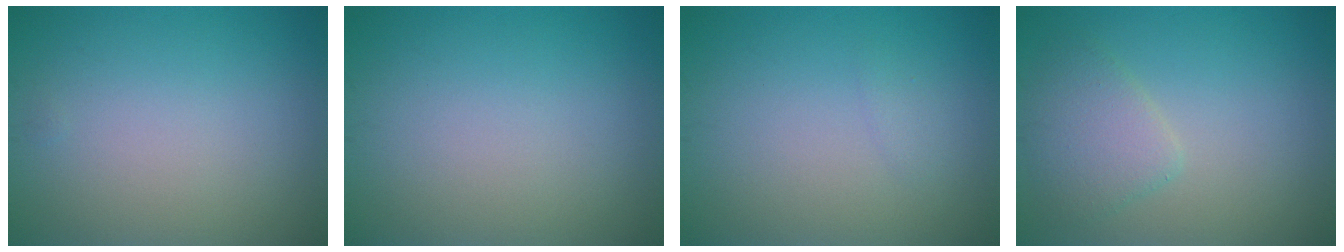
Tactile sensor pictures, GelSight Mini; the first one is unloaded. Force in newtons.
{"total": 0.0}
{"total": 0.6, "press": 0.6, "slide": 0.0}
{"total": 3.0, "press": 3.0, "slide": 0.2}